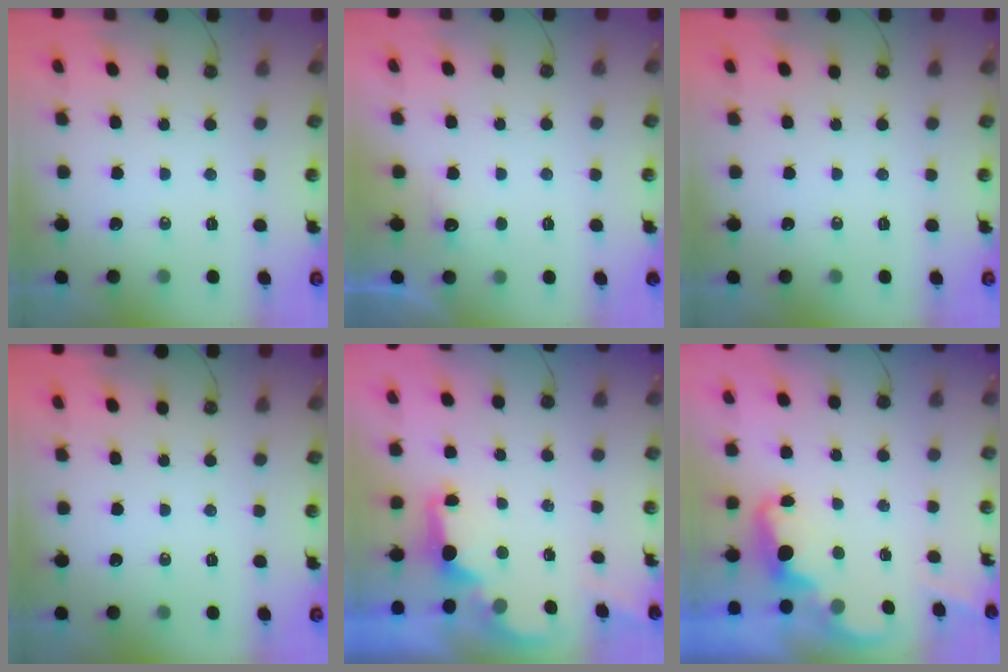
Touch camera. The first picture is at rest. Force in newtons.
{"total": 4.1, "press": 3.9, "slide": 1.2}
{"total": 0.0}
{"total": 0.0}
{"total": 2.2, "press": 2.1, "slide": 0.8}
{"total": 2.3, "press": 2.2, "slide": 0.5}